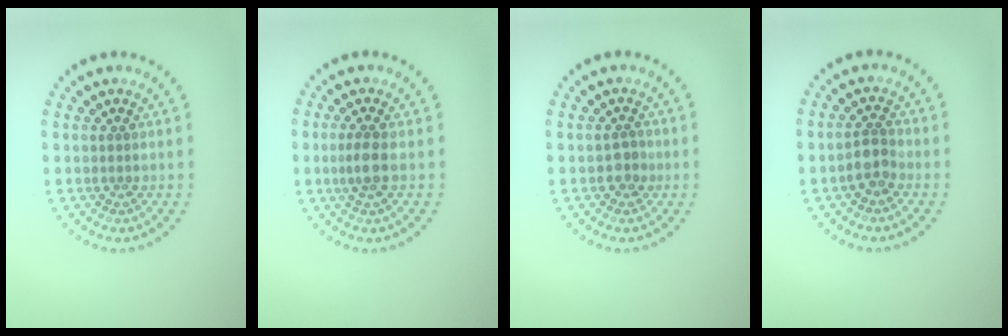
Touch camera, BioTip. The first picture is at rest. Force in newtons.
{"total": 1.9, "press": 1.7, "slide": 0.9}
{"total": 1.4, "press": 1.3, "slide": 0.5}
{"total": 2.1, "press": 1.7, "slide": 1.1}